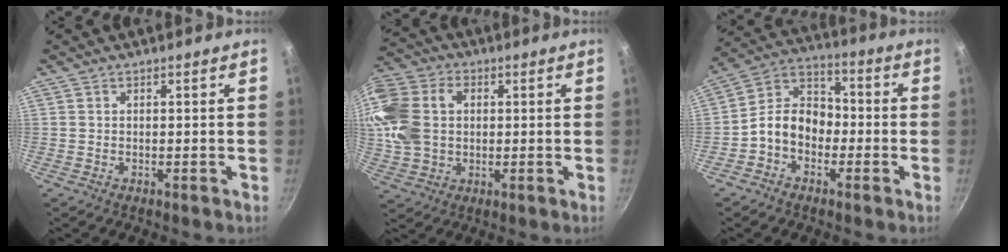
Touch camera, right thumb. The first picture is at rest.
{"total": 18.0, "force": [2.4, 13.8, 11.3], "torque": [-0.243, 0.023, 0.039]}
{"total": 10.2, "force": [-2.8, 7.8, 6.0], "torque": [-0.065, 0.048, -0.071]}